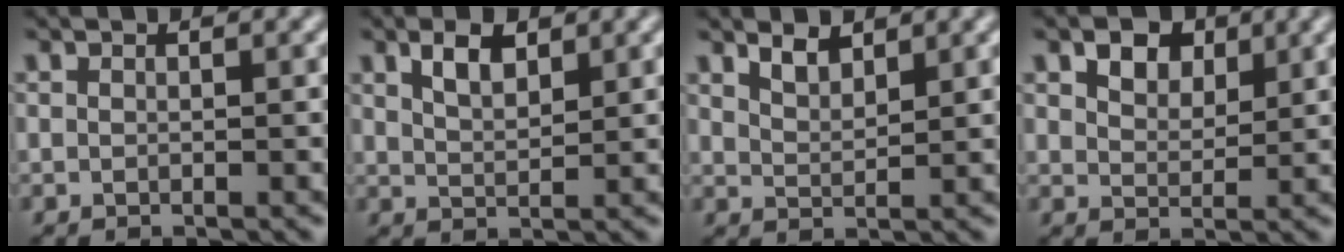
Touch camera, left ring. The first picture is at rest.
{"total": 2.8, "force": [1.7, 1.2, 1.8], "torque": [-0.037, 0.001, 0.034]}
{"total": 2.0, "force": [1.7, 0.6, 0.9], "torque": [-0.019, -0.003, 0.034]}
{"total": 3.6, "force": [2.2, 2.1, 1.9], "torque": [-0.032, -0.003, 0.034]}